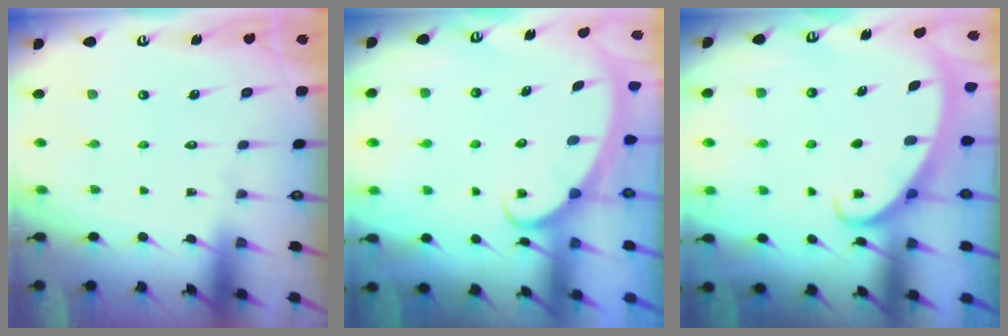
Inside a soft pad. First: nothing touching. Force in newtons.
{"total": 2.5, "press": 2.5, "slide": 0.4}
{"total": 2.6, "press": 2.6, "slide": 0.3}